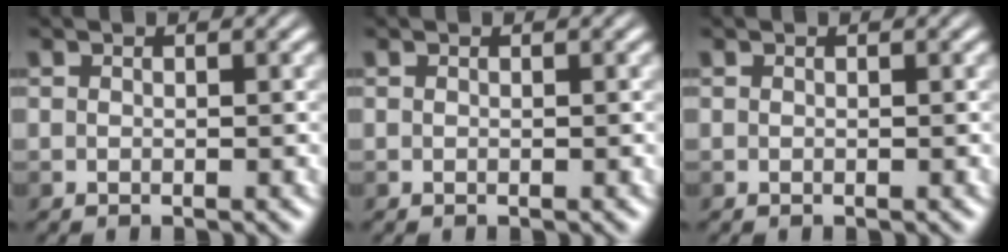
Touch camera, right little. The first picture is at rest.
{"total": 0.0}
{"total": 0.0}